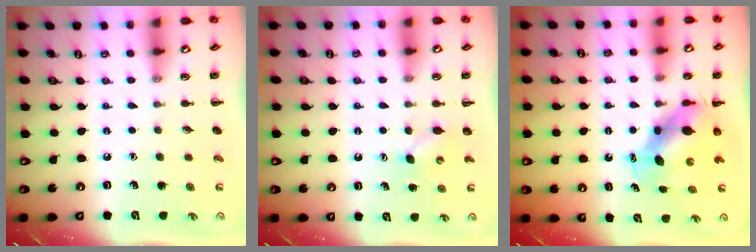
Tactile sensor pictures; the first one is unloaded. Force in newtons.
{"total": 3.7, "press": 3.6, "slide": 0.6}
{"total": 6.4, "press": 6.2, "slide": 1.5}